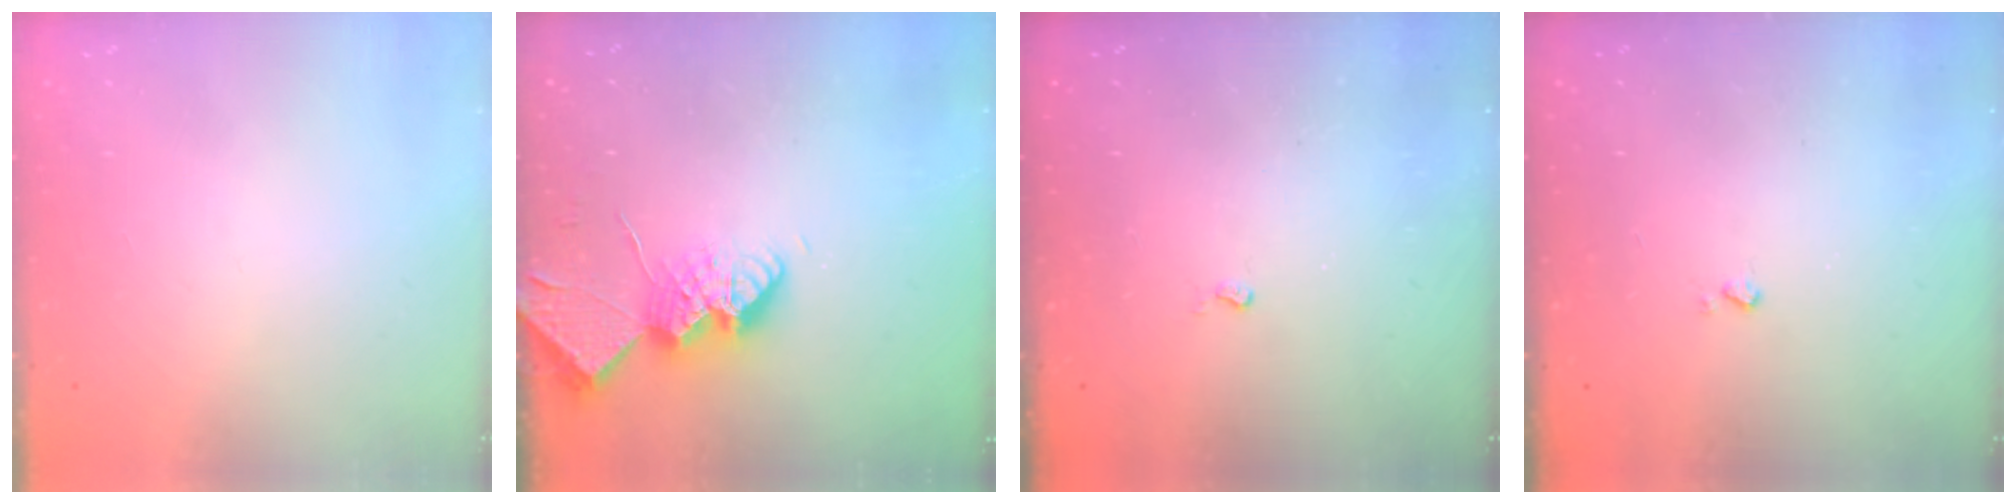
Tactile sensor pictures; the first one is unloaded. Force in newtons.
{"total": 11.7, "press": 11.7, "slide": 0.9}
{"total": 2.6, "press": 2.6, "slide": 0.4}
{"total": 2.5, "press": 2.4, "slide": 0.5}